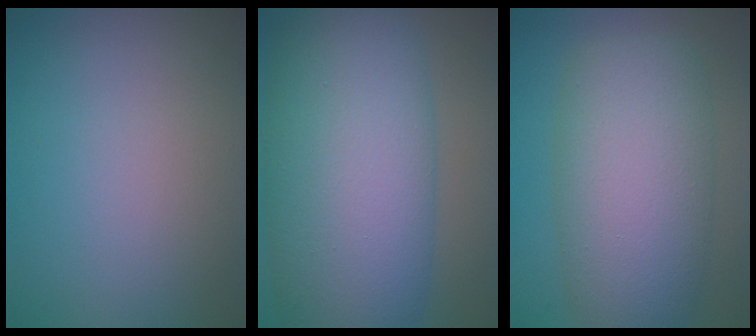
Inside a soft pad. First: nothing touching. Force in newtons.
{"total": 13.7, "press": 13.7, "slide": 0.2}
{"total": 9.3, "press": 9.3, "slide": 0.2}